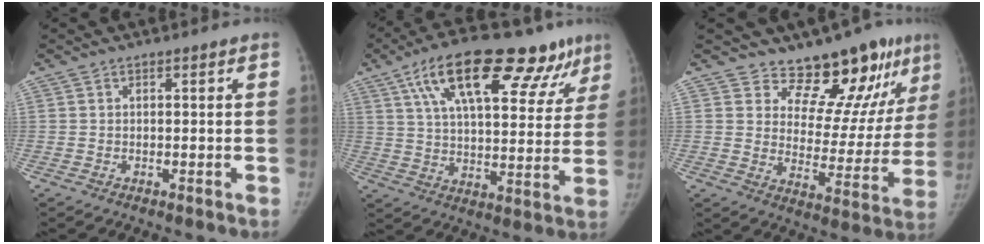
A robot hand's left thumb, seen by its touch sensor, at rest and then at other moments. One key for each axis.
{"total": 25.7, "fx": 14.3, "fy": 10.6, "fz": 18.5, "tx": -0.246, "ty": 0.000, "tz": 0.221}
{"total": 14.9, "fx": 11.6, "fy": 5.8, "fz": 7.3, "tx": -0.046, "ty": -0.097, "tz": 0.165}